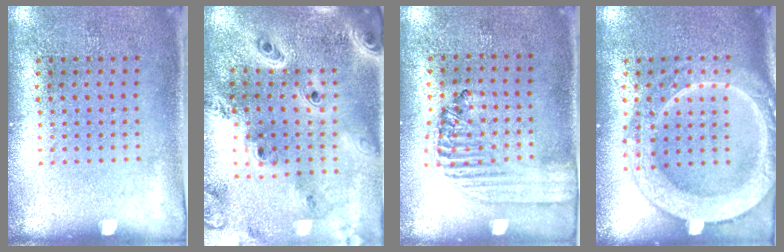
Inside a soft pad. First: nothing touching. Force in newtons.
{"total": 4.0, "press": 3.1, "slide": 2.6}
{"total": 1.4, "press": 1.2, "slide": 0.6}
{"total": 4.1, "press": 4.1, "slide": 0.4}